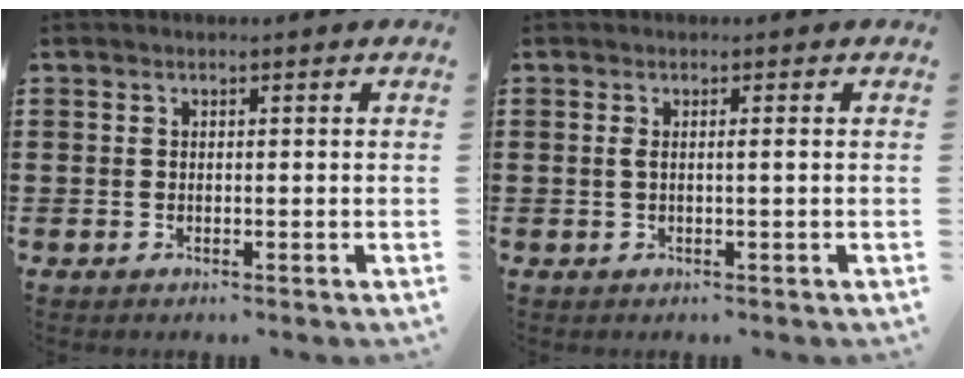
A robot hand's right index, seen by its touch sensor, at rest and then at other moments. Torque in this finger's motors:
{"motor_torque": [0.54, -0.32, 0.01, 0.06]}